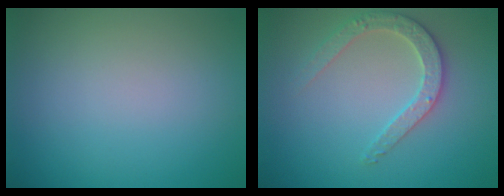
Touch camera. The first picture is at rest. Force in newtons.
{"total": 2.8, "press": 2.7, "slide": 0.5}